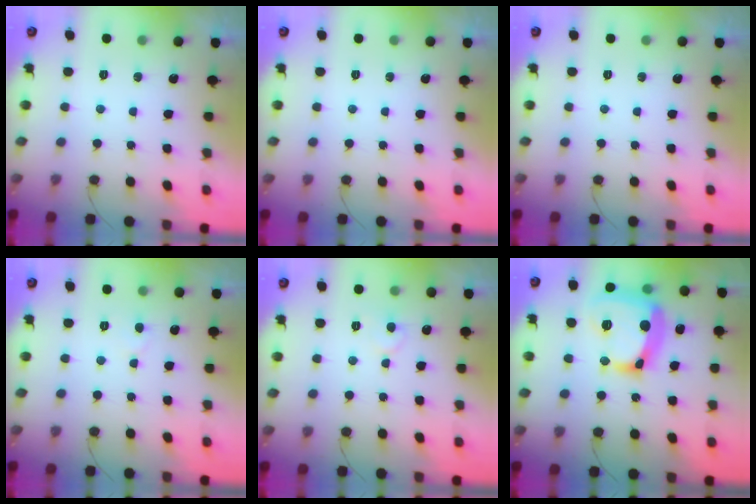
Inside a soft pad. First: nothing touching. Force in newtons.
{"total": 0.0}
{"total": 0.0}
{"total": 3.6, "press": 3.6, "slide": 0.4}
{"total": 5.2, "press": 5.2, "slide": 0.2}
{"total": 21.6, "press": 21.5, "slide": 2.0}